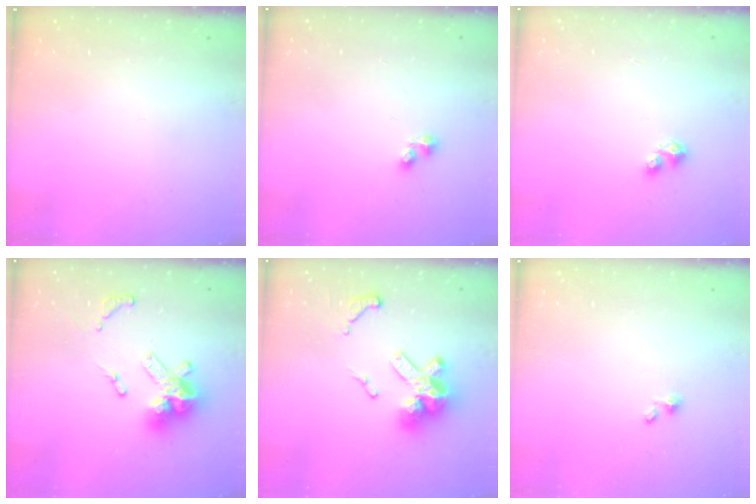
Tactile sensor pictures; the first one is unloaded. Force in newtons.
{"total": 2.5, "press": 2.5, "slide": 0.4}
{"total": 3.0, "press": 2.9, "slide": 0.3}
{"total": 14.9, "press": 14.8, "slide": 1.7}
{"total": 14.9, "press": 14.8, "slide": 1.8}
{"total": 1.5, "press": 1.5, "slide": 0.0}